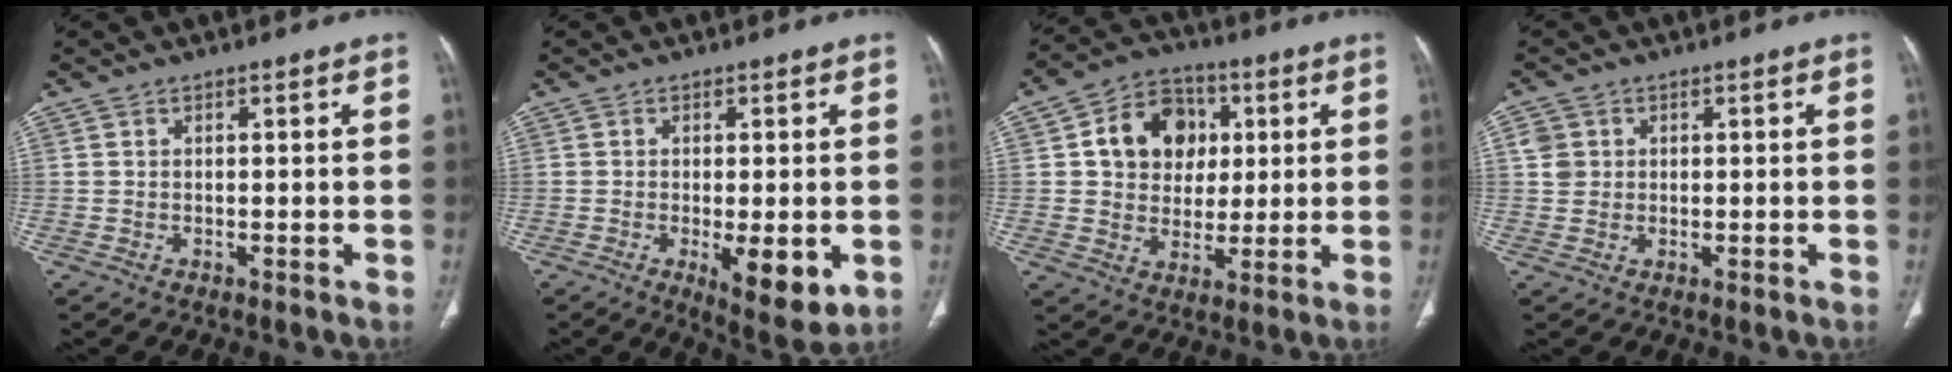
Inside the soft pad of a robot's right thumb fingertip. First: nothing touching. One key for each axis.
{"total": 9.0, "fx": -2.3, "fy": 3.1, "fz": 8.2, "tx": -0.110, "ty": -0.021, "tz": -0.028}
{"total": 12.8, "fx": 3.0, "fy": 10.4, "fz": 6.7, "tx": -0.068, "ty": 0.004, "tz": 0.047}
{"total": 3.0, "fx": 0.8, "fy": 2.8, "fz": 0.8, "tx": -0.001, "ty": 0.000, "tz": 0.015}